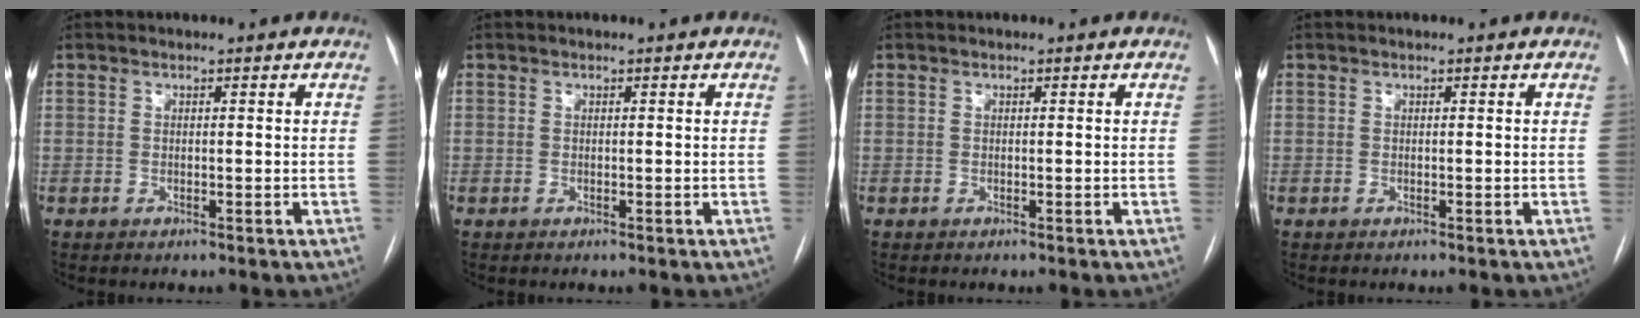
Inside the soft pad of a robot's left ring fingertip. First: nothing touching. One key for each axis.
{"total": 0.0}
{"total": 0.0}
{"total": 0.0}